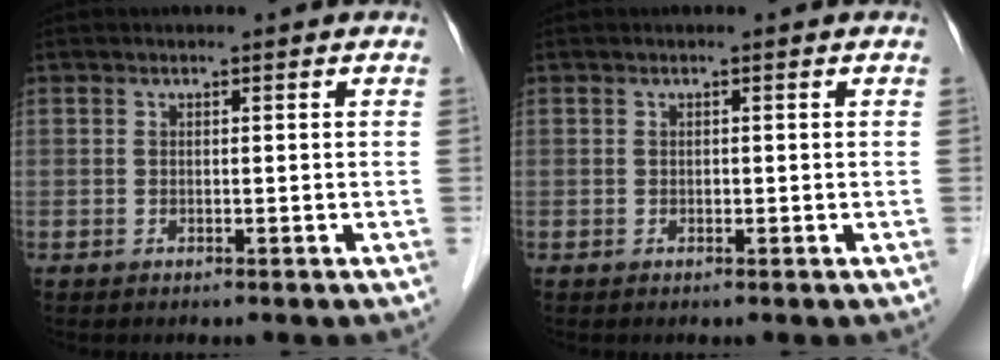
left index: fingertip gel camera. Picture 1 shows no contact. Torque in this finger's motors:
{"motor_torque": [0.07, 0.00, 0.01, -0.01]}